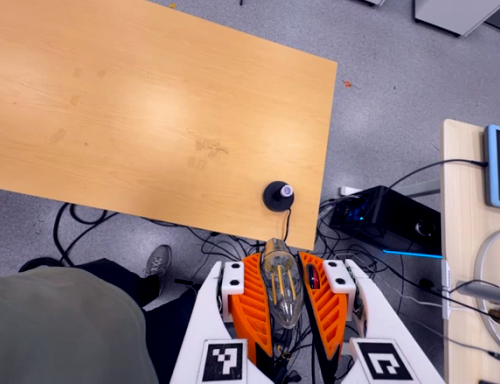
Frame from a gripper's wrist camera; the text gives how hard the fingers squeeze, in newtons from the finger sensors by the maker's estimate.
{"total": 21.6, "left": 23.0, "right": 20.2}